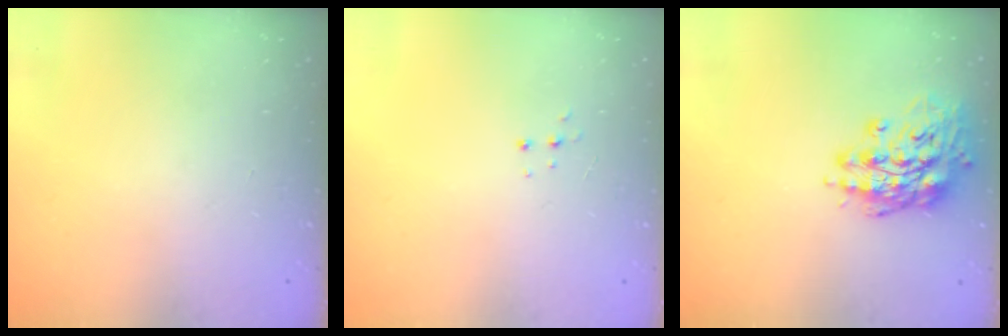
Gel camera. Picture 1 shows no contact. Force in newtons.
{"total": 4.2, "press": 4.2, "slide": 0.5}
{"total": 16.0, "press": 15.8, "slide": 2.7}